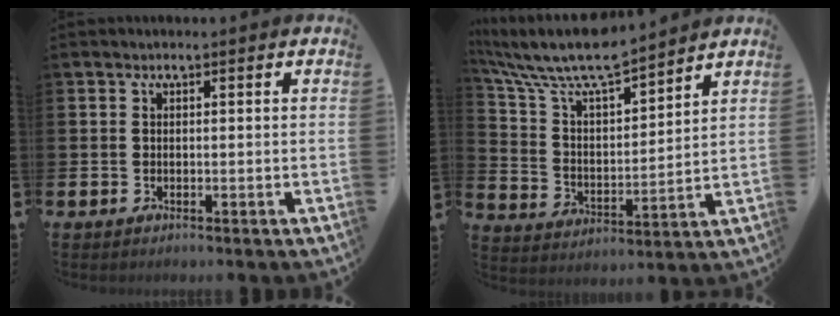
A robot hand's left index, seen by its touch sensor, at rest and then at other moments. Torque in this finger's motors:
{"motor_torque": [0.43, -0.38, 1.05, 0.21]}